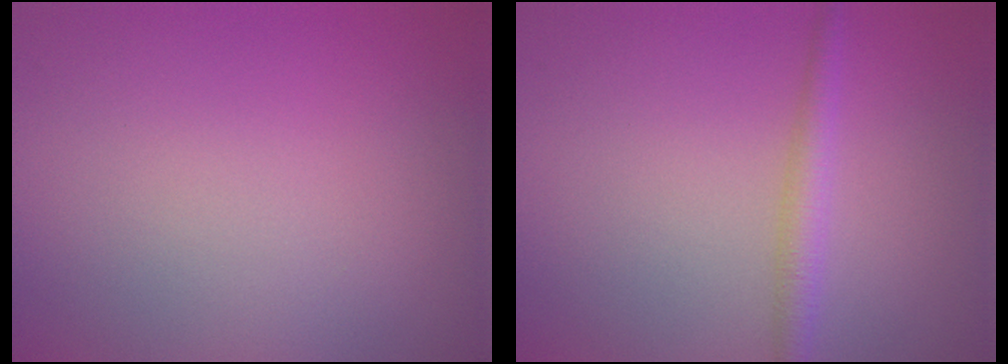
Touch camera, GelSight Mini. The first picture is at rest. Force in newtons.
{"total": 2.0, "press": 2.0, "slide": 0.0}